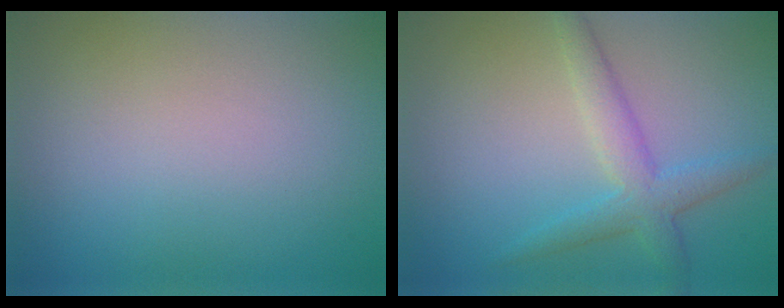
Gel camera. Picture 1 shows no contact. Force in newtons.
{"total": 3.4, "press": 3.4, "slide": 0.1}